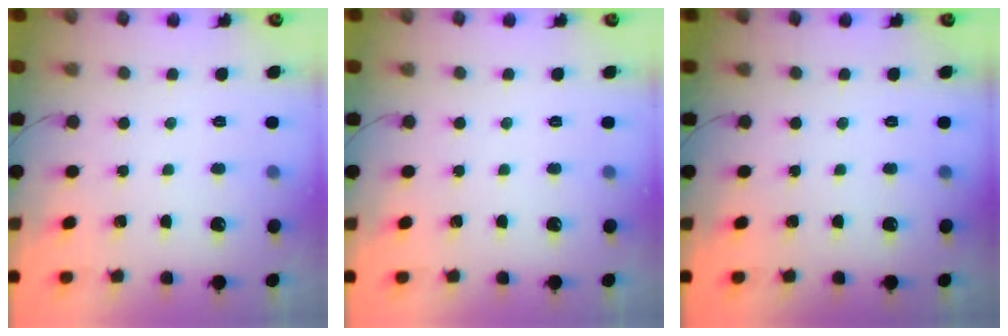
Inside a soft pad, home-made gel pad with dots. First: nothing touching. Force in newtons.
{"total": 0.0}
{"total": 0.0}